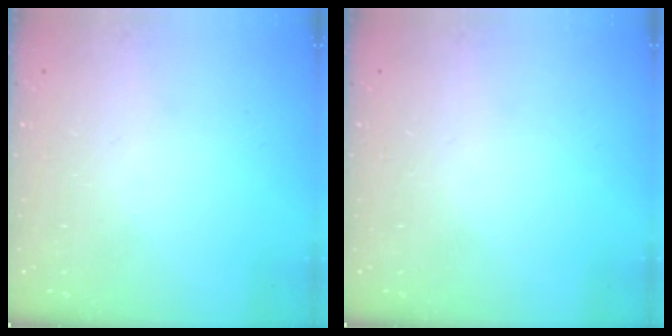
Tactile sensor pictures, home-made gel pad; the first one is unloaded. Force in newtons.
{"total": 0.0}